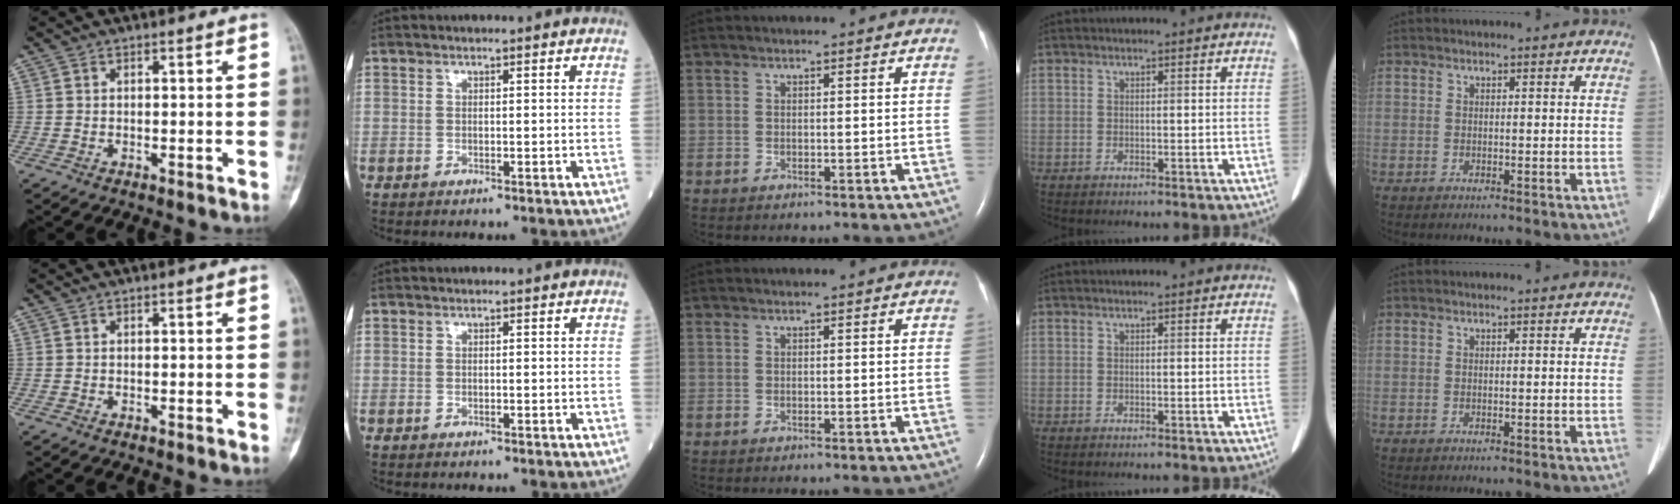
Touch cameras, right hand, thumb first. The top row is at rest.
{}